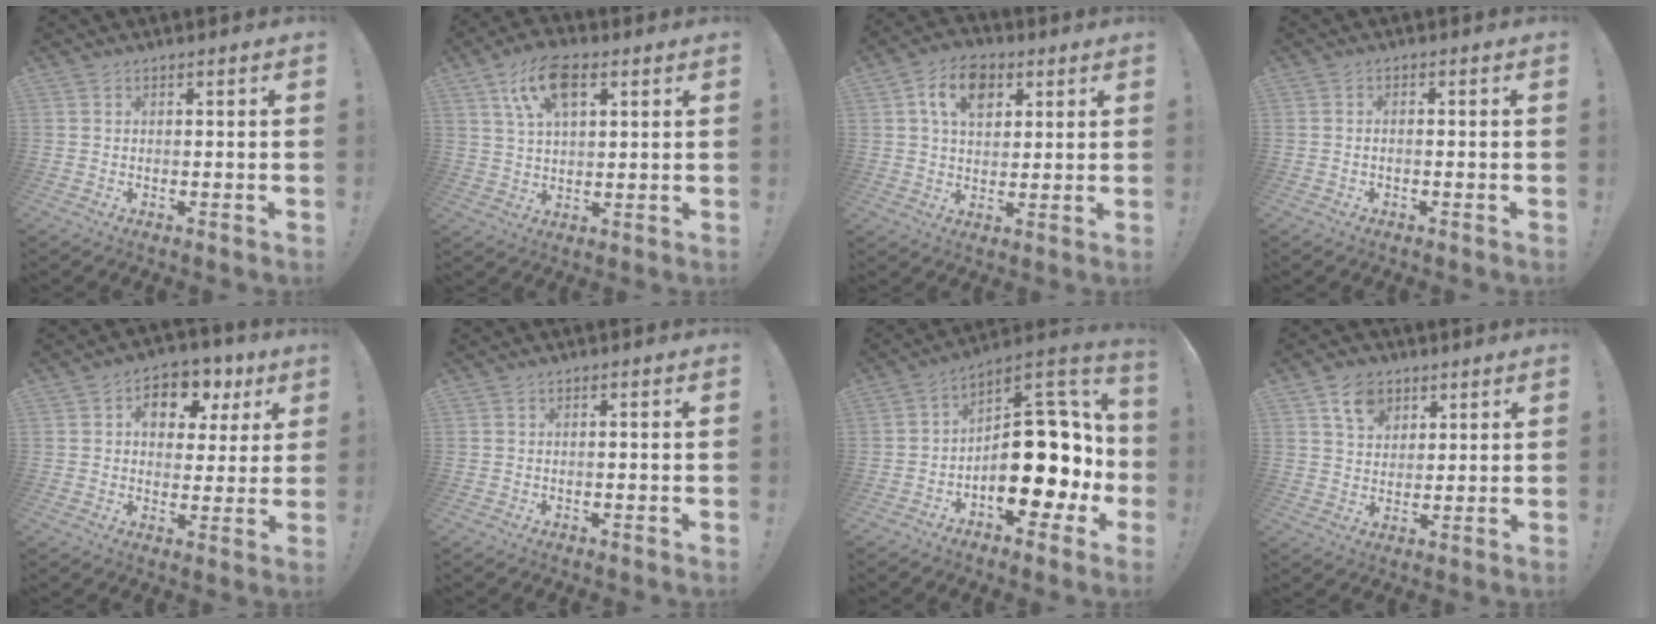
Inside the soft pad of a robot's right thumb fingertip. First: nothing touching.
{"total": 11.8, "force": [5.2, 6.1, 8.6], "torque": [-0.151, 0.003, 0.098]}
{"total": 10.8, "force": [4.0, 7.5, 6.6], "torque": [-0.106, 0.005, 0.075]}
{"total": 0.9, "force": [-0.6, 0.2, 0.7], "torque": [-0.011, 0.003, -0.010]}
{"total": 10.2, "force": [3.8, 7.3, 6.1], "torque": [-0.078, -0.016, 0.069]}
{"total": 0.9, "force": [-0.6, -0.4, 0.5], "torque": [-0.013, -0.001, -0.010]}
{"total": 22.8, "force": [-4.1, 12.5, 18.7], "torque": [-0.244, 0.020, -0.044]}
{"total": 8.2, "force": [4.4, 6.0, 3.4], "torque": [-0.051, -0.014, 0.083]}